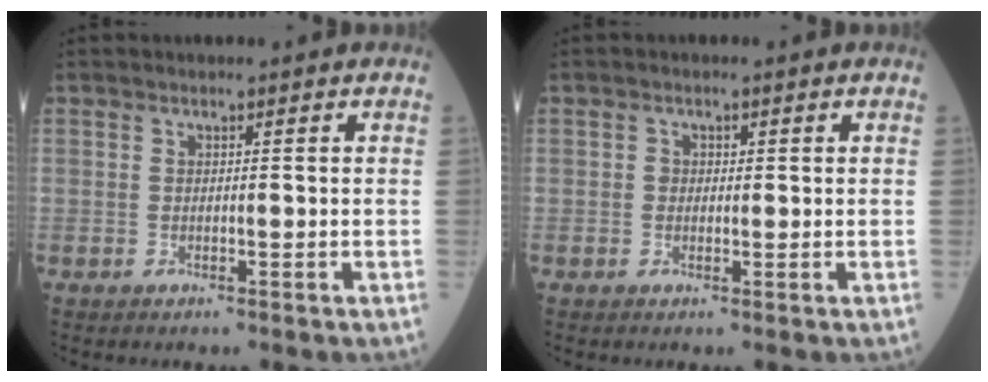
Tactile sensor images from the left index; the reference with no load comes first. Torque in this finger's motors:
{"motor_torque": [-0.07, 0.09, -0.02, 0.00]}